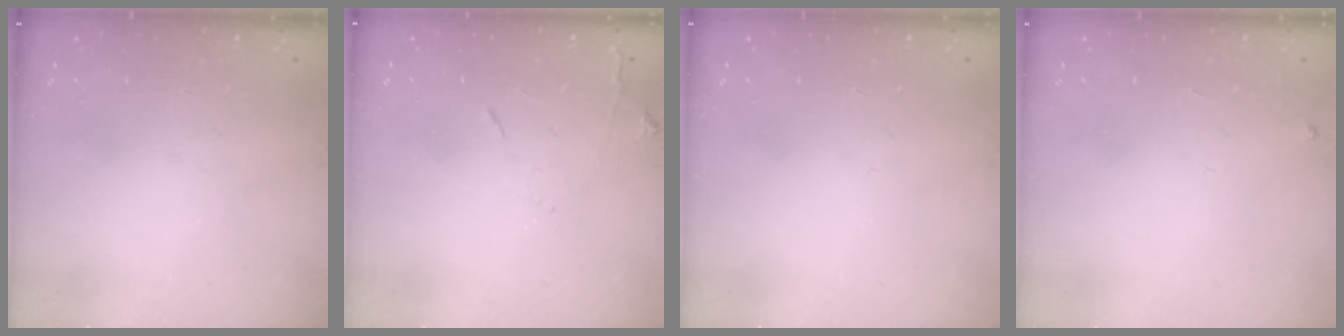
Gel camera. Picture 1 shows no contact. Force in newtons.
{"total": 6.2, "press": 6.1, "slide": 0.8}
{"total": 0.0}
{"total": 2.6, "press": 2.6, "slide": 0.4}